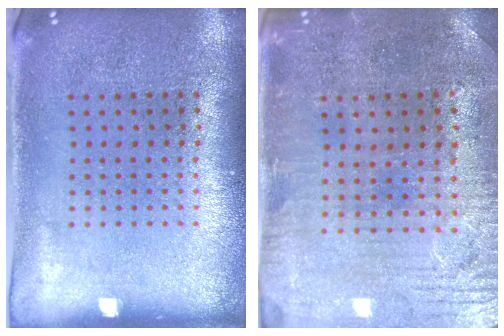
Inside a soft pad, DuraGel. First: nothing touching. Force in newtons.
{"total": 1.0, "press": 0.8, "slide": 0.6}